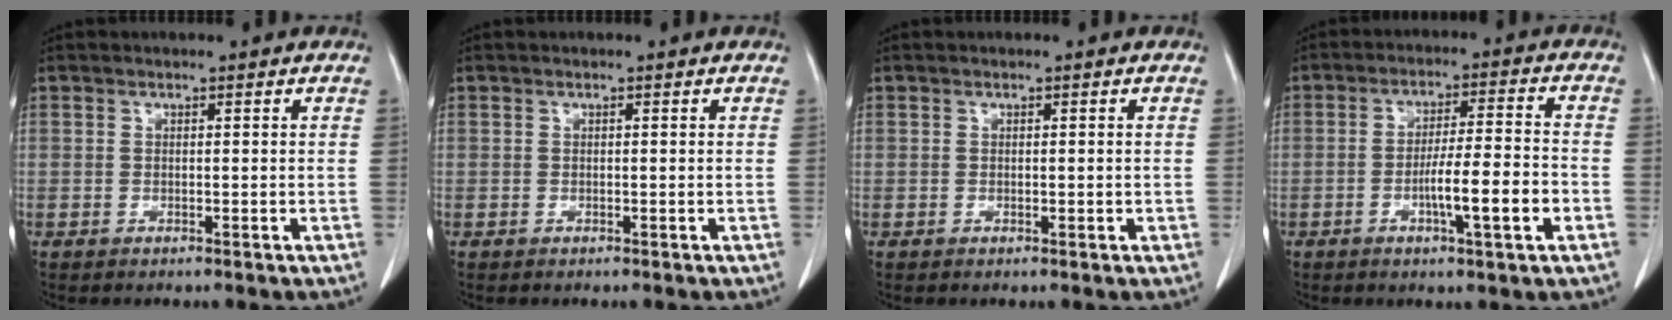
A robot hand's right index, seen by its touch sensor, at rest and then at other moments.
{"total": 0.0}
{"total": 1.1, "force": [-0.1, 0.7, 0.9], "torque": [-0.020, 0.001, 0.001]}
{"total": 9.5, "force": [-3.1, 0.8, 8.9], "torque": [-0.146, 0.005, -0.049]}